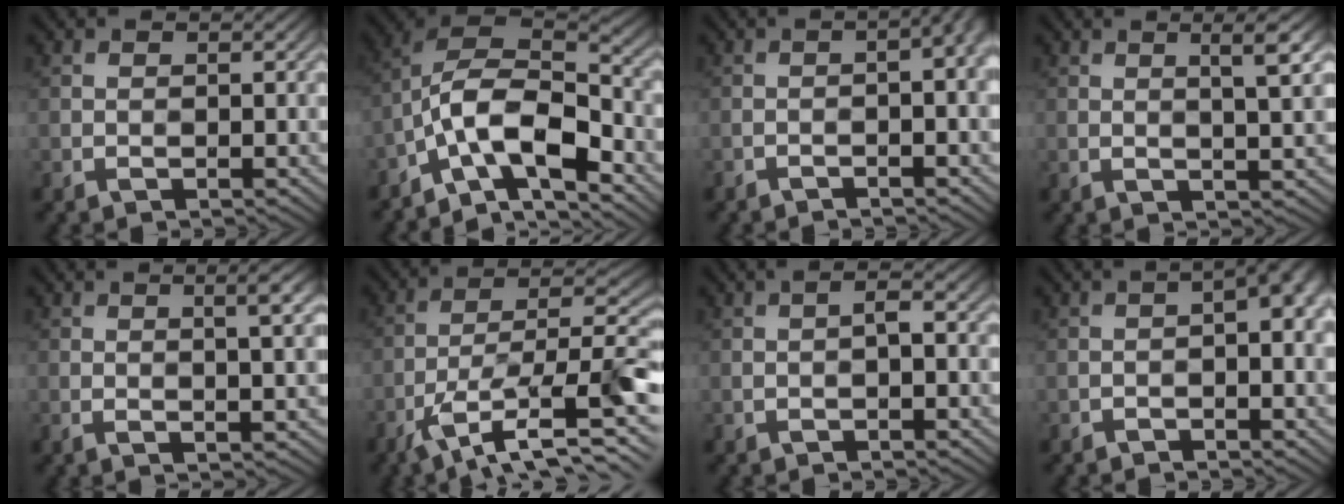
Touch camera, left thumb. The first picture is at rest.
{"total": 12.7, "force": [-6.4, 5.6, 9.4], "torque": [-0.194, -0.010, -0.112]}
{"total": 5.5, "force": [-2.1, 0.9, 5.0], "torque": [-0.058, 0.007, -0.016]}
{"total": 3.8, "force": [1.9, 0.0, 3.3], "torque": [-0.049, 0.009, 0.032]}
{"total": 4.4, "force": [1.6, 0.5, 4.1], "torque": [-0.061, 0.009, 0.027]}
{"total": 13.6, "force": [-6.2, 5.0, 11.0], "torque": [-0.199, 0.000, -0.098]}
{"total": 1.9, "force": [-0.1, 0.1, 1.9], "torque": [-0.027, 0.010, -0.011]}
{"total": 4.4, "force": [-0.6, 0.9, 4.2], "torque": [-0.054, 0.010, -0.009]}